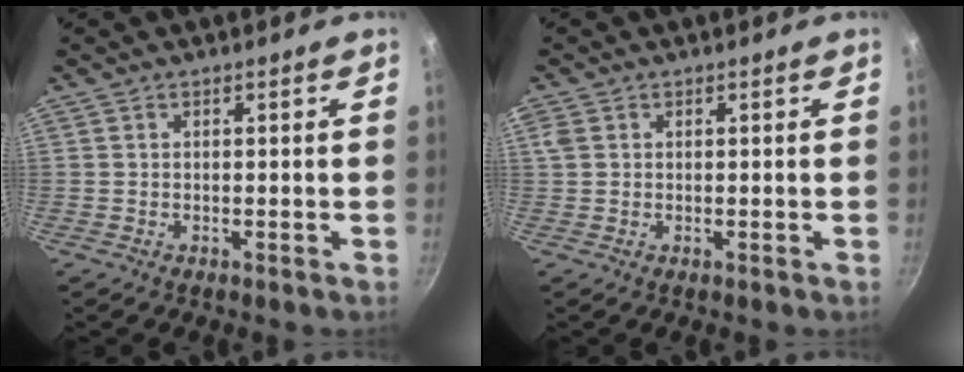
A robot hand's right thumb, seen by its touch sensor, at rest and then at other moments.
{"total": 2.0, "force": [0.7, 1.6, 1.1], "torque": [-0.027, 0.007, 0.017]}